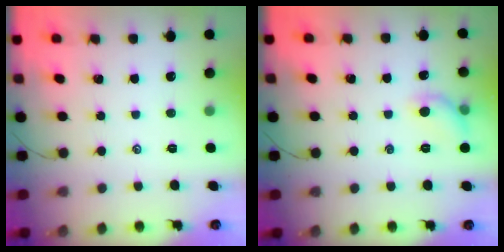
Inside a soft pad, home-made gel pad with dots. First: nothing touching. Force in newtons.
{"total": 6.7, "press": 6.6, "slide": 1.2}